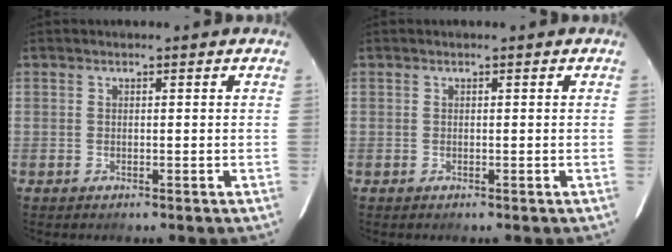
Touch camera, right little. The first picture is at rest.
{"total": 0.0}